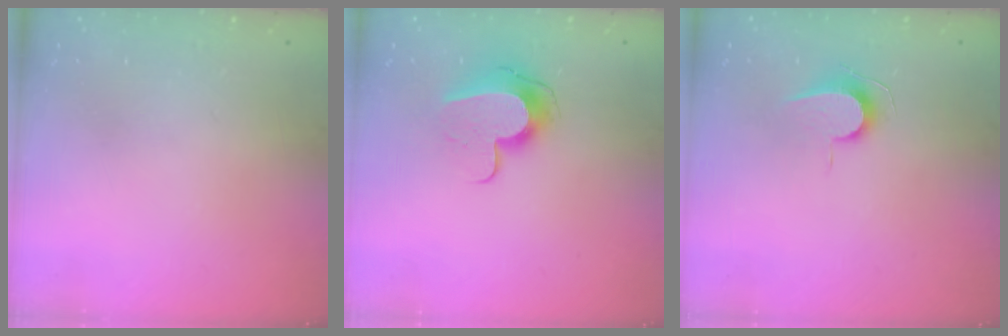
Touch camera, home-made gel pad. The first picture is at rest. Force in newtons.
{"total": 10.7, "press": 10.6, "slide": 0.7}
{"total": 7.0, "press": 7.0, "slide": 0.7}